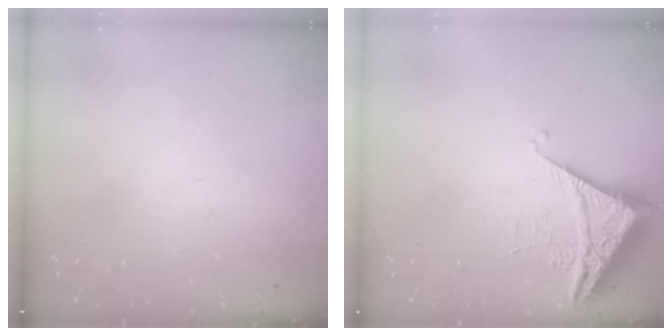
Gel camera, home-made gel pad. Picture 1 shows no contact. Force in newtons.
{"total": 6.1, "press": 6.1, "slide": 0.3}